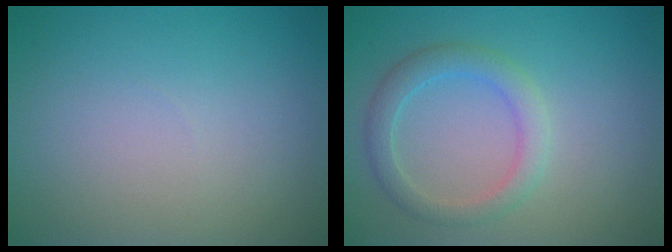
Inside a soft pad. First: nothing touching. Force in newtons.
{"total": 2.8, "press": 2.8, "slide": 0.1}